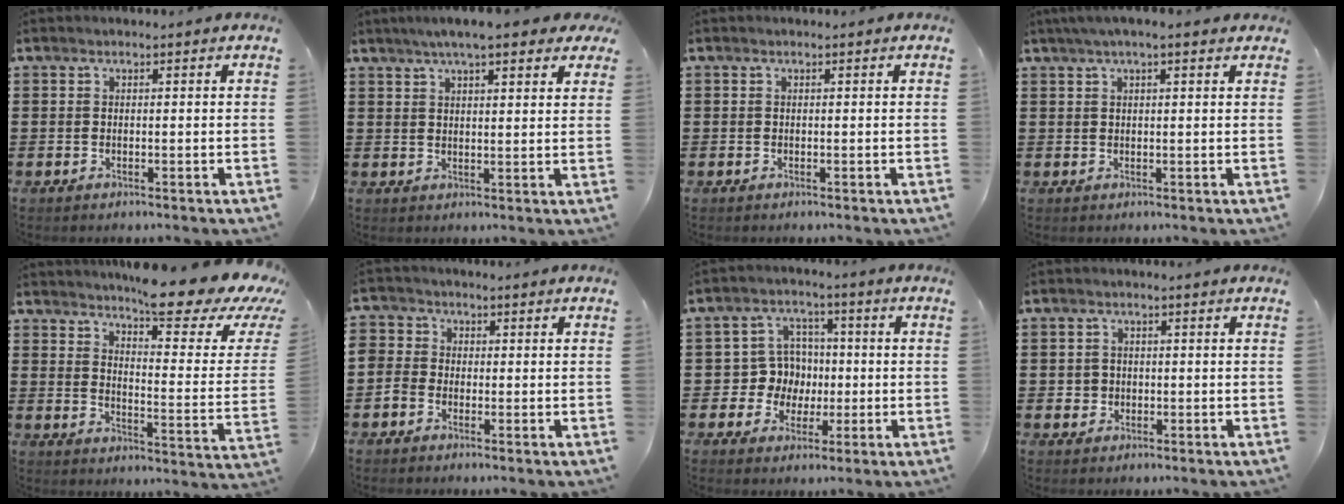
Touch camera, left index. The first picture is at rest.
{"total": 5.5, "force": [4.2, 0.7, 3.5], "torque": [-0.071, 0.000, 0.072]}
{"total": 0.0}
{"total": 2.8, "force": [1.7, 0.5, 2.1], "torque": [-0.044, 0.006, 0.030]}
{"total": 10.3, "force": [8.5, 1.1, 5.8], "torque": [-0.096, -0.062, 0.135]}
{"total": 2.5, "force": [-1.1, 2.3, 0.1], "torque": [-0.014, 0.008, -0.026]}
{"total": 7.0, "force": [0.2, 6.8, 1.7], "torque": [-0.054, 0.016, 0.006]}
{"total": 1.7, "force": [-0.2, 1.7, 0.4], "torque": [-0.013, 0.006, -0.007]}